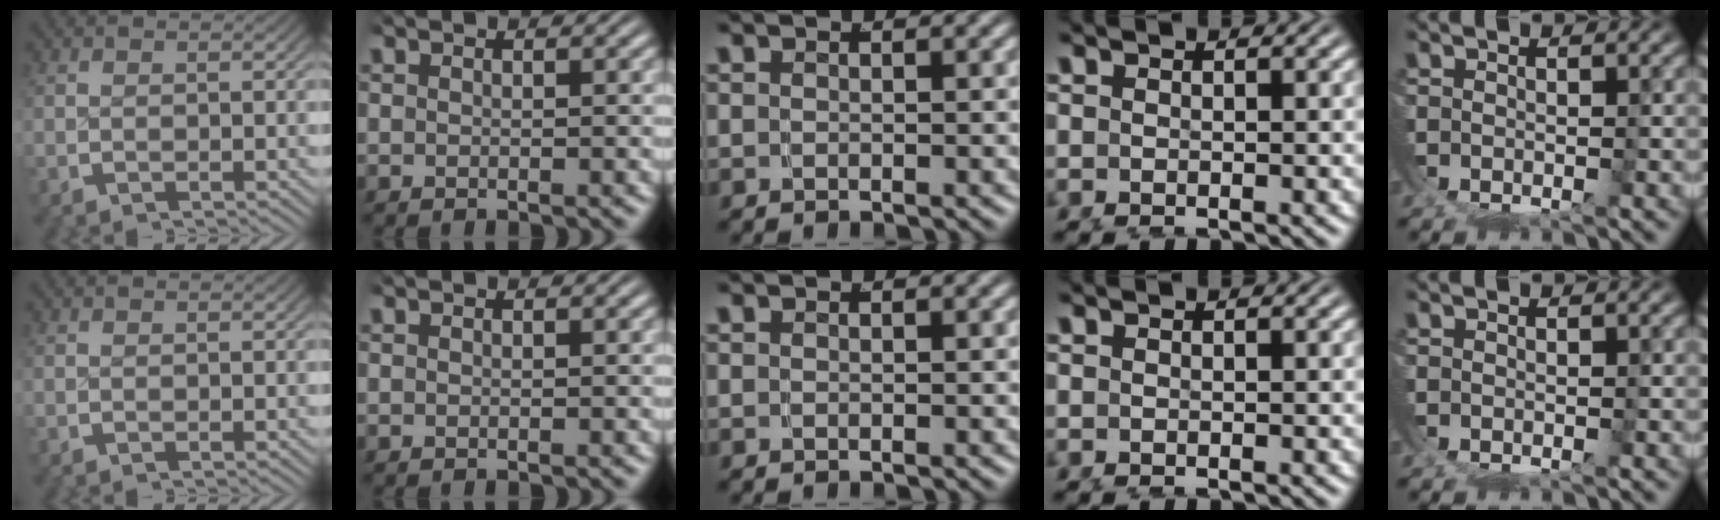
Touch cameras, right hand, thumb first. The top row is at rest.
{}